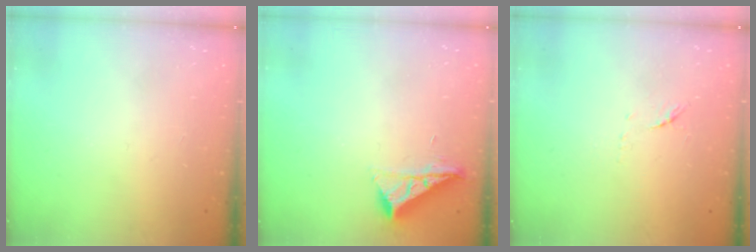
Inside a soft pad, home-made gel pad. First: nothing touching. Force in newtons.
{"total": 7.7, "press": 7.7, "slide": 0.3}
{"total": 5.4, "press": 5.3, "slide": 0.9}